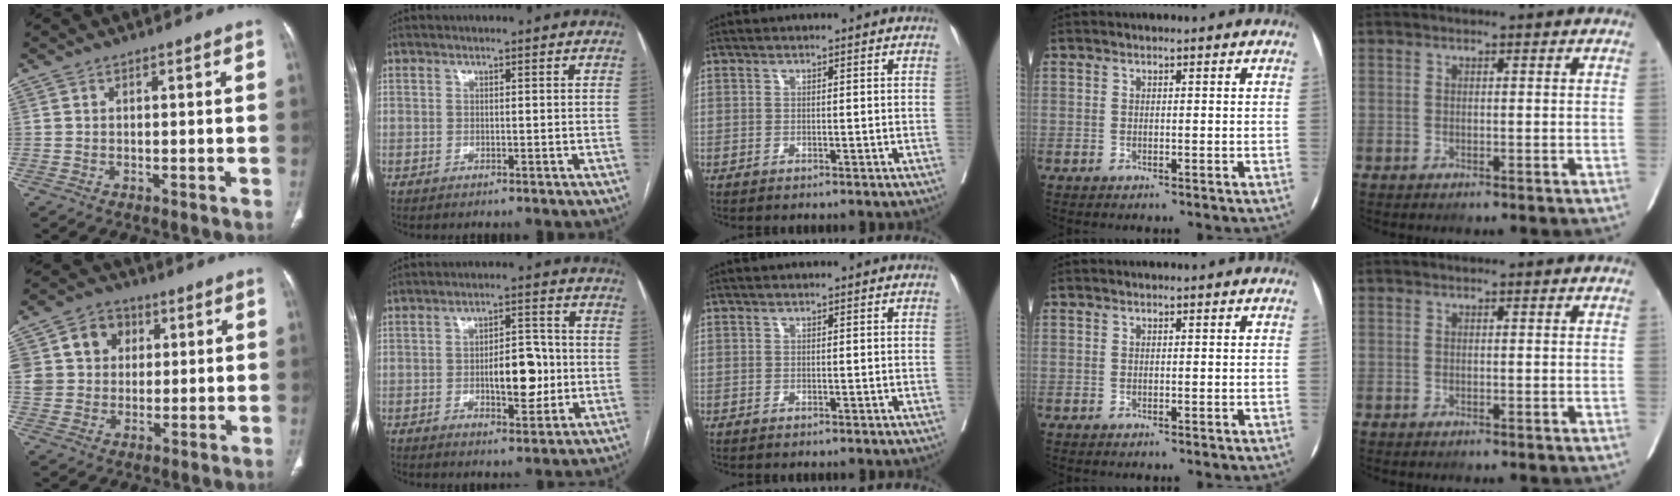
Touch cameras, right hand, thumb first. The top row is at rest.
{"thumb": {"total": 12.0, "force": [3.4, 10.3, 5.2], "torque": [-0.067, 0.008, 0.059]}, "index": {"total": 8.3, "force": [-1.2, 3.4, 7.5], "torque": [-0.112, 0.010, -0.013]}}